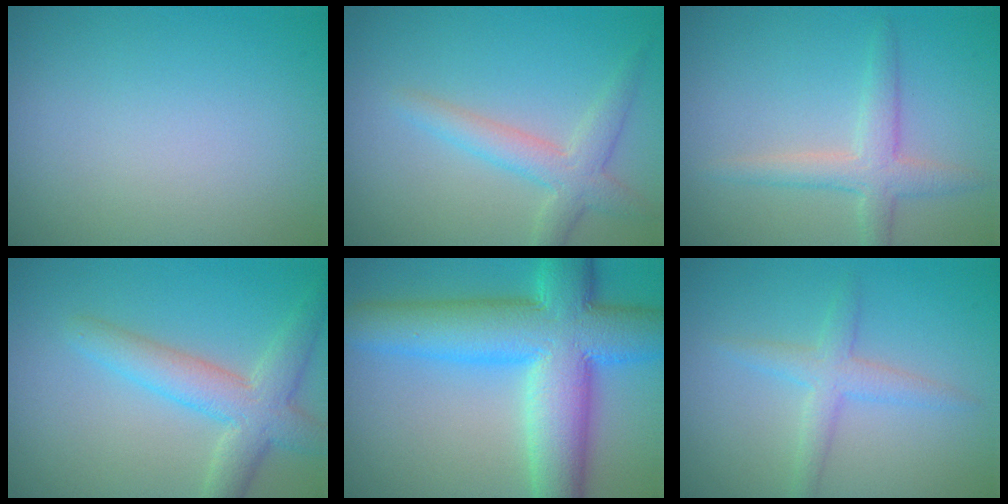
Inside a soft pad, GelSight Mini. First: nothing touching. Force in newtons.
{"total": 3.3, "press": 3.3, "slide": 0.2}
{"total": 3.0, "press": 3.0, "slide": 0.1}
{"total": 4.8, "press": 4.8, "slide": 0.2}
{"total": 11.8, "press": 11.7, "slide": 0.3}
{"total": 2.6, "press": 2.6, "slide": 0.0}